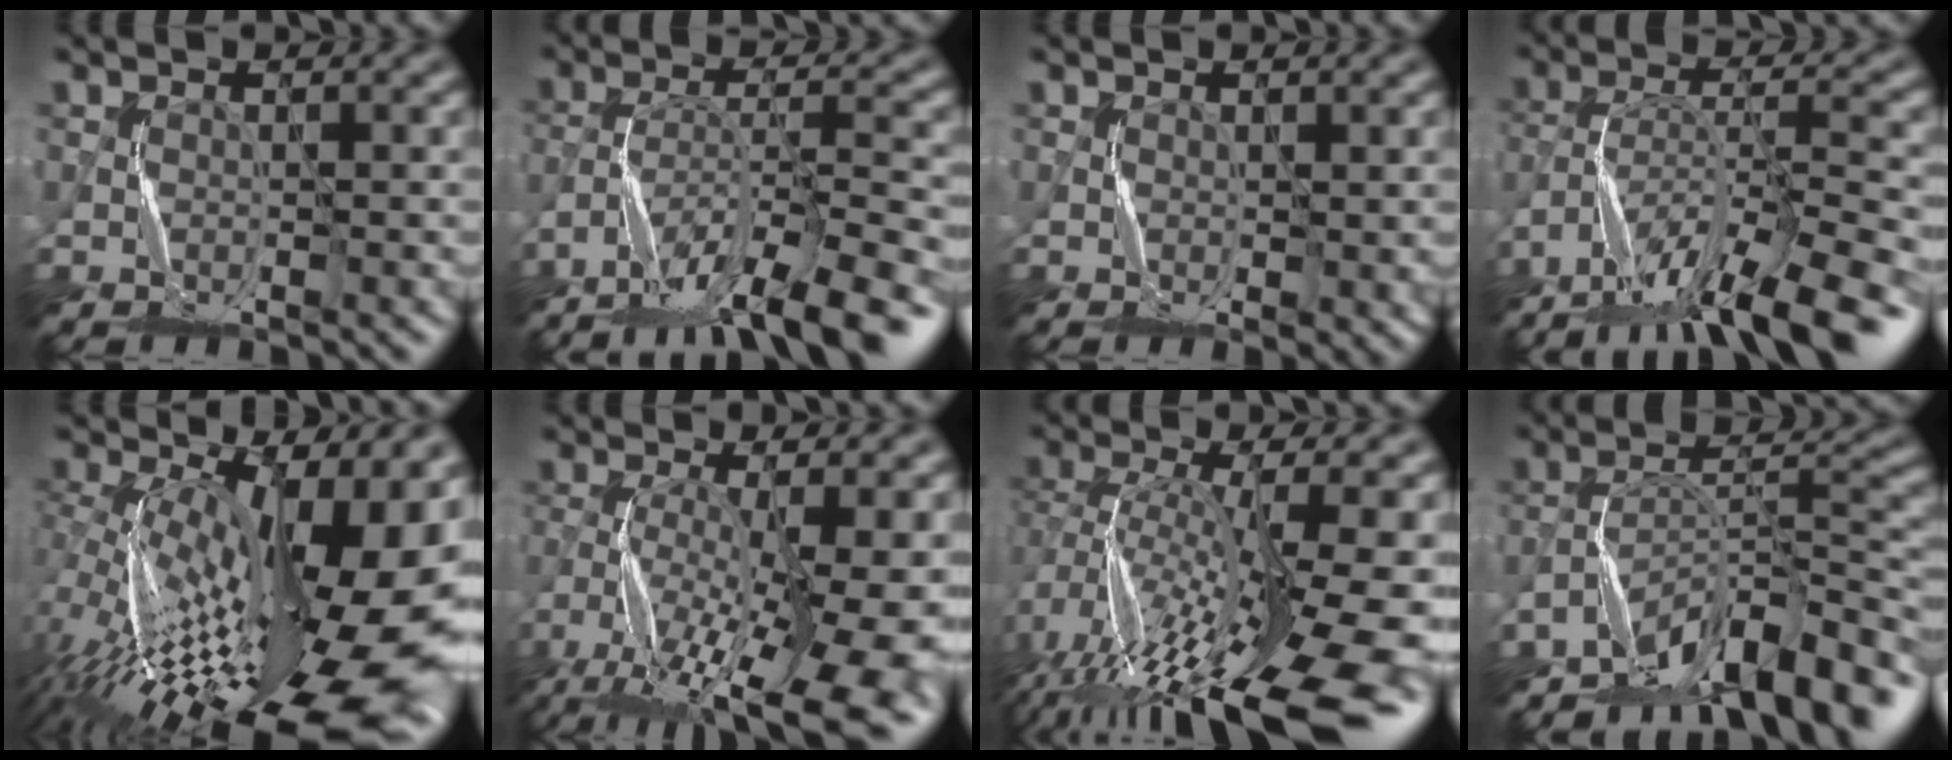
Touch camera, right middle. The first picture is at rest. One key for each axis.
{"total": 12.0, "fx": -9.4, "fy": 2.7, "fz": 6.9, "tx": -0.117, "ty": -0.010, "tz": -0.147}
{"total": 1.5, "fx": 0.1, "fy": 0.6, "fz": 1.4, "tx": -0.017, "ty": -0.003, "tz": 0.004}
{"total": 13.3, "fx": -10.7, "fy": 3.0, "fz": 7.3, "tx": -0.133, "ty": 0.000, "tz": -0.164}
{"total": 19.3, "fx": -2.8, "fy": 7.9, "fz": 17.4, "tx": -0.256, "ty": -0.008, "tz": -0.050}
{"total": 12.5, "fx": -5.1, "fy": 4.1, "fz": 10.7, "tx": -0.213, "ty": -0.013, "tz": -0.088}
{"total": 15.1, "fx": -5.5, "fy": 5.1, "fz": 13.1, "tx": -0.244, "ty": -0.002, "tz": -0.085}
{"total": 9.9, "fx": -7.9, "fy": 2.7, "fz": 5.4, "tx": -0.068, "ty": 0.009, "tz": -0.143}